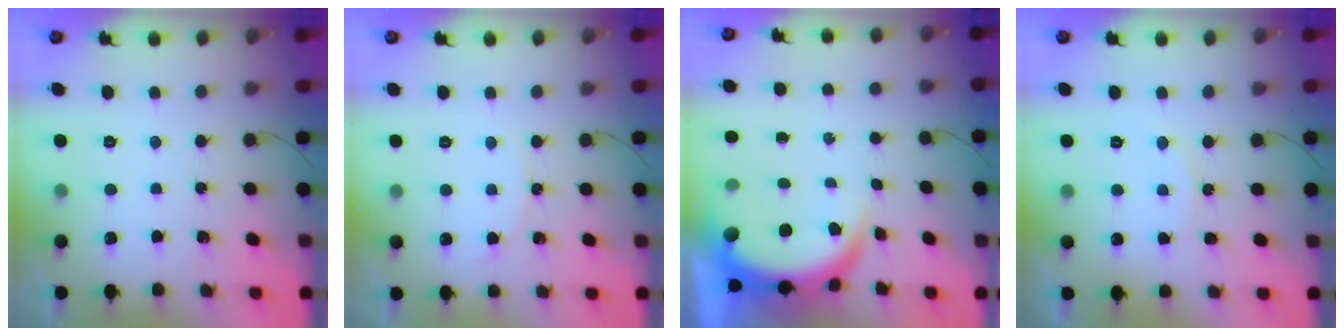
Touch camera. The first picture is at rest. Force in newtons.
{"total": 3.8, "press": 3.7, "slide": 0.5}
{"total": 6.3, "press": 6.3, "slide": 0.6}
{"total": 6.1, "press": 6.1, "slide": 0.6}